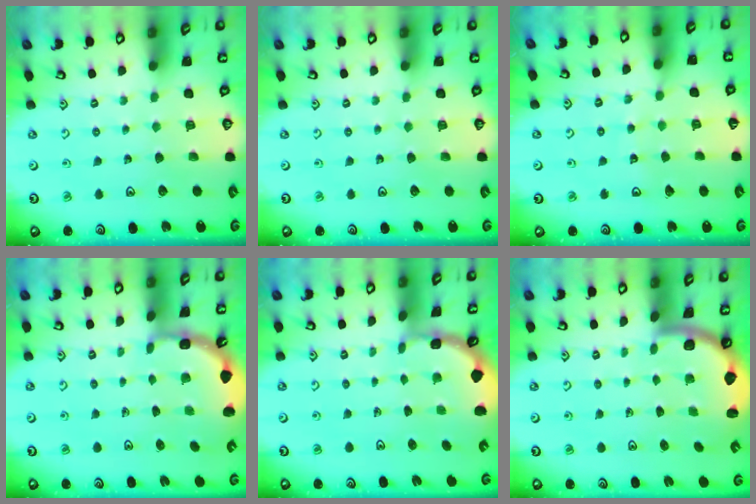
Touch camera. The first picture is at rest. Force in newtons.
{"total": 0.0}
{"total": 6.6, "press": 6.5, "slide": 0.7}
{"total": 1.9, "press": 1.8, "slide": 0.6}
{"total": 1.6, "press": 1.6, "slide": 0.1}
{"total": 1.8, "press": 1.8, "slide": 0.1}